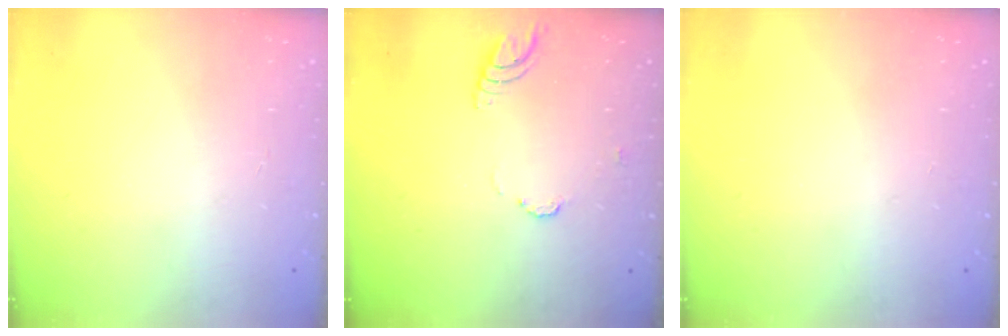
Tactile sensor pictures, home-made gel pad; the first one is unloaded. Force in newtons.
{"total": 4.8, "press": 4.8, "slide": 0.6}
{"total": 0.0}